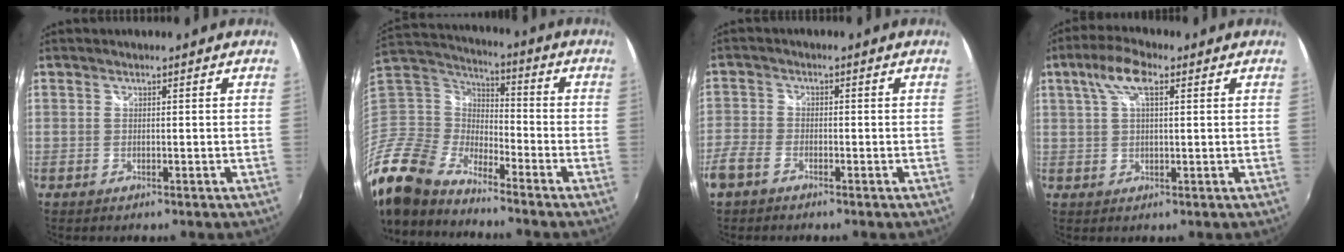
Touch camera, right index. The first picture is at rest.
{"total": 18.2, "force": [-13.9, 8.3, 8.3], "torque": [-0.210, -0.009, -0.284]}
{"total": 5.3, "force": [-3.5, 3.0, 2.5], "torque": [-0.069, 0.000, -0.078]}
{"total": 6.7, "force": [2.8, 2.5, 5.6], "torque": [-0.108, 0.018, 0.051]}